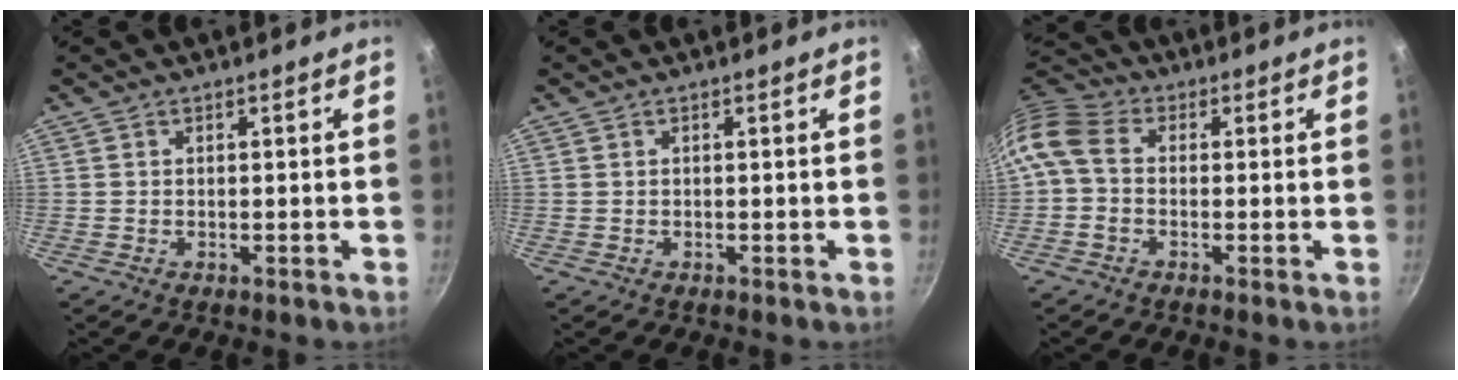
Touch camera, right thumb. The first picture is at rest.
{"total": 0.0}
{"total": 8.1, "force": [-0.4, 5.8, 5.6], "torque": [-0.122, 0.029, -0.025]}